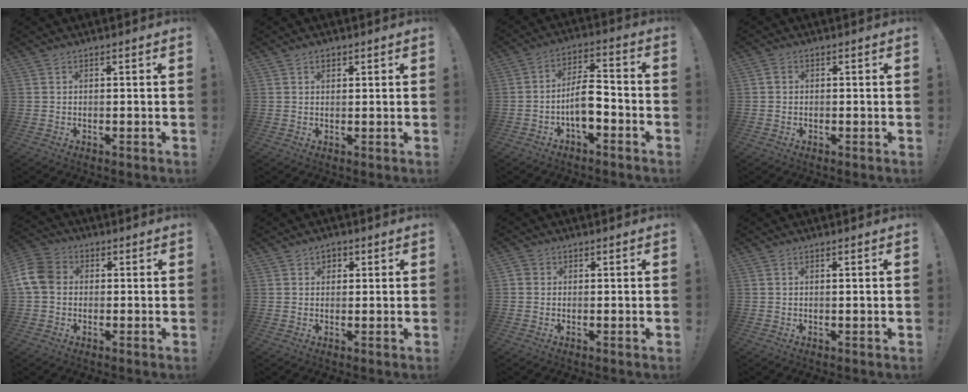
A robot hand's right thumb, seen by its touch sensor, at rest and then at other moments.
{"total": 1.3, "force": [0.9, 0.9, 0.6], "torque": [0.003, -0.003, 0.012]}
{"total": 9.6, "force": [-3.4, 4.4, 7.8], "torque": [-0.137, 0.015, -0.064]}
{"total": 1.3, "force": [-0.2, 1.2, 0.6], "torque": [-0.003, 0.002, -0.005]}
{"total": 10.2, "force": [0.9, 7.9, 6.3], "torque": [-0.141, 0.015, 0.023]}
{"total": 2.1, "force": [0.7, 1.8, 0.6], "torque": [-0.002, -0.002, 0.009]}
{"total": 1.6, "force": [0.3, 1.5, 0.6], "torque": [-0.004, 0.001, 0.004]}
{"total": 0.9, "force": [0.5, -0.2, 0.7], "torque": [-0.008, -0.003, 0.006]}